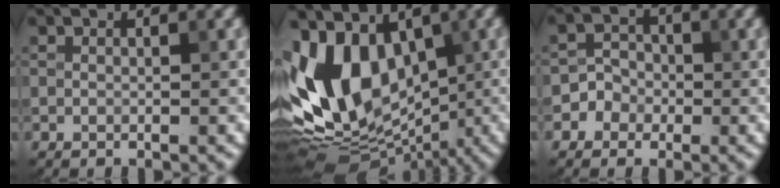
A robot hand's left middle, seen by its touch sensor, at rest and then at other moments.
{"total": 11.5, "force": [1.3, 8.2, 8.1], "torque": [-0.157, -0.010, 0.008]}
{"total": 2.8, "force": [-1.1, 2.5, 0.2], "torque": [0.031, 0.006, -0.027]}